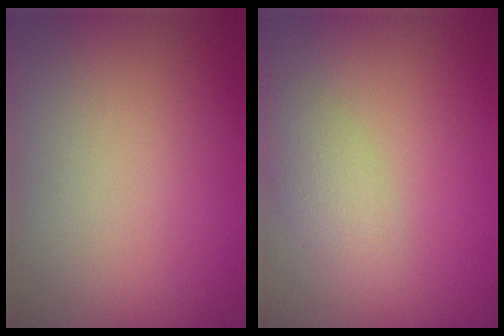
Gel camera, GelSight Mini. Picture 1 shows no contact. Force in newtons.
{"total": 2.3, "press": 2.3, "slide": 0.1}